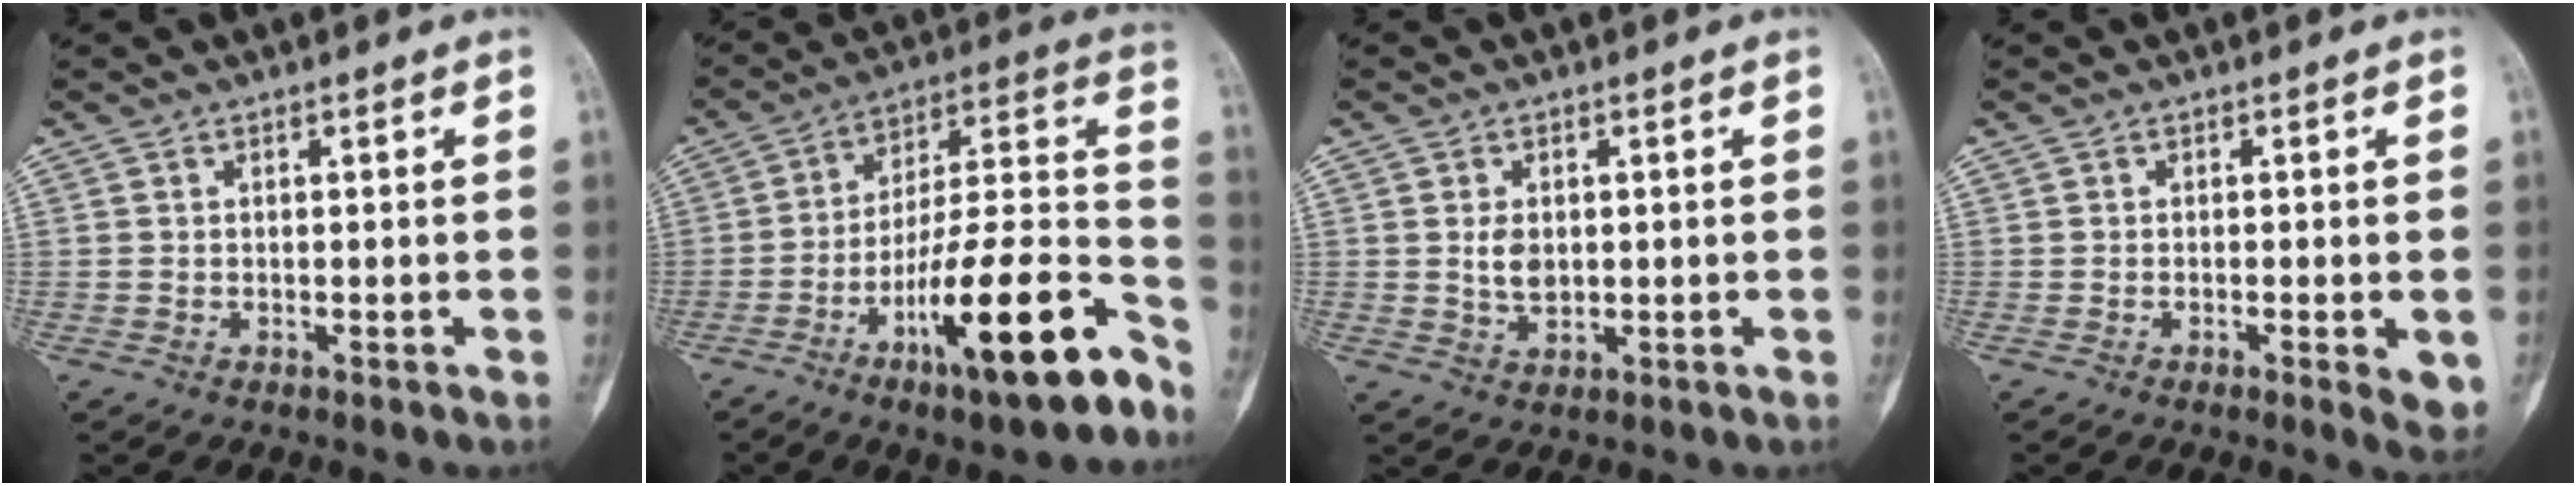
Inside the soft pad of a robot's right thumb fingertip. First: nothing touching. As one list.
[{"total": 23.0, "force": [-12.6, 5.5, 18.5], "torque": [-0.268, 0.083, -0.201]}, {"total": 3.8, "force": [0.4, 2.5, 2.8], "torque": [-0.044, -0.006, 0.014]}, {"total": 3.9, "force": [-1.1, 1.0, 3.6], "torque": [-0.050, -0.009, -0.016]}]